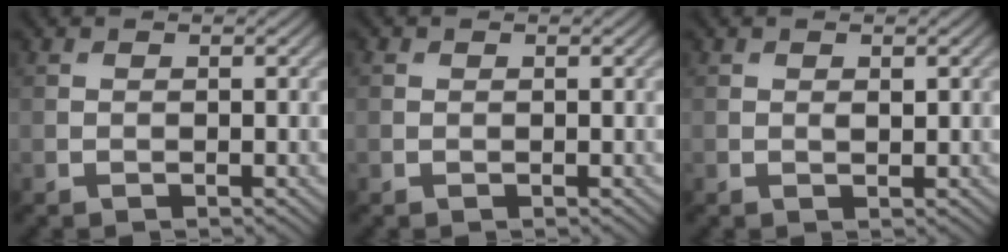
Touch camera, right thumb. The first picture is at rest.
{"total": 0.0}
{"total": 0.7, "force": [0.2, 0.3, 0.6], "torque": [-0.009, -0.002, 0.003]}